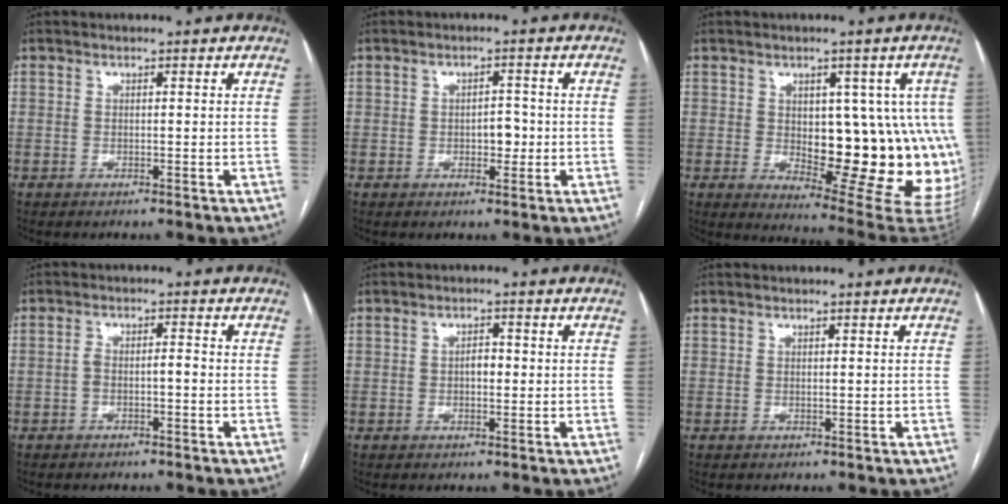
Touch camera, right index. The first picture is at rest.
{"total": 2.9, "force": [-0.4, 1.6, 2.3], "torque": [-0.028, 0.007, -0.003]}
{"total": 16.4, "force": [-0.3, 6.5, 15.0], "torque": [-0.131, 0.008, 0.017]}
{"total": 2.4, "force": [-0.9, 0.8, 2.1], "torque": [-0.038, 0.014, -0.013]}
{"total": 2.1, "force": [-0.1, 1.2, 1.8], "torque": [-0.025, 0.006, -0.002]}
{"total": 0.0}